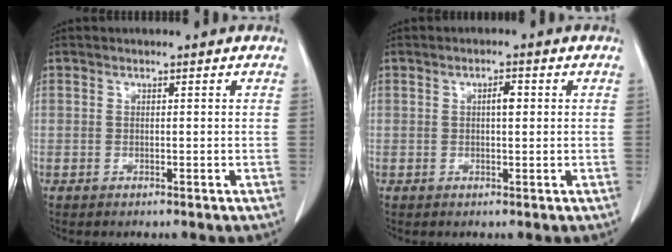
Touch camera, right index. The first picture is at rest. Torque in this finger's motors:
{"motor_torque": [0.19, 0.09, 0.11, 0.04]}